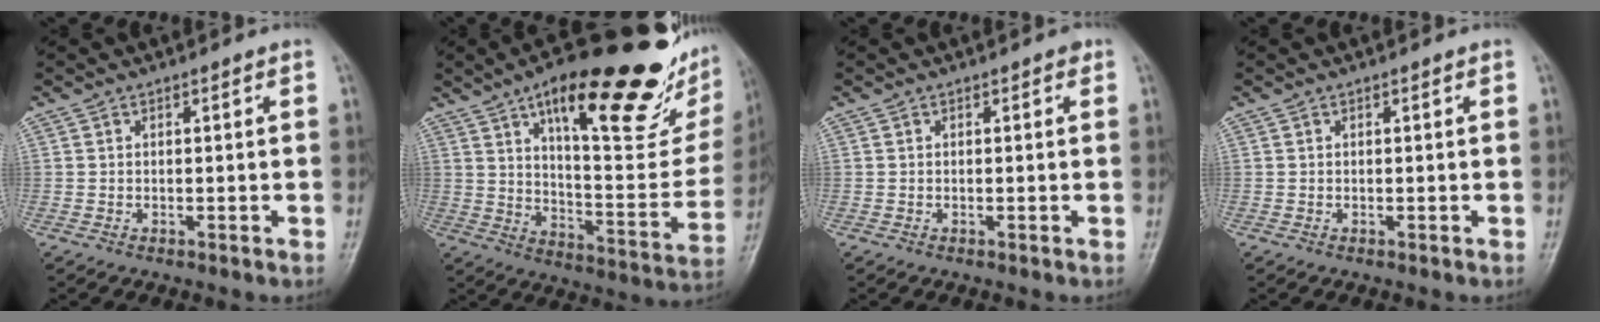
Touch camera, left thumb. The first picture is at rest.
{"total": 32.0, "force": [18.4, 10.2, 24.1], "torque": [-0.307, -0.049, 0.278]}
{"total": 0.6, "force": [0.3, 0.3, 0.4], "torque": [-0.001, 0.001, -0.001]}
{"total": 0.0}